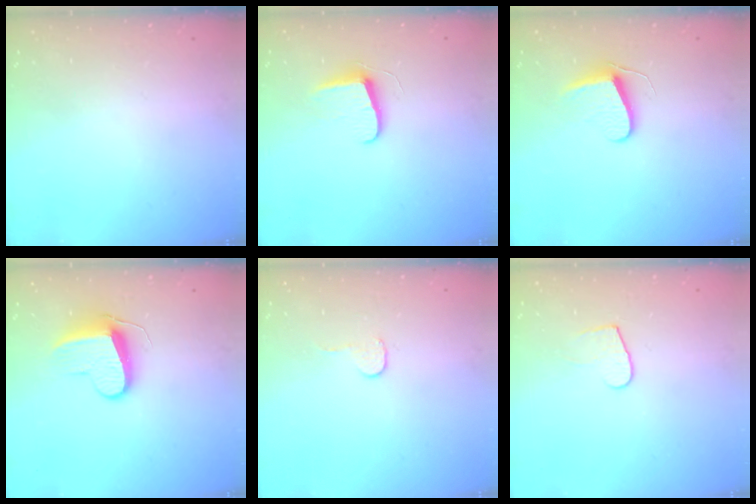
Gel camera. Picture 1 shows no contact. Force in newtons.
{"total": 7.3, "press": 7.3, "slide": 0.4}
{"total": 7.3, "press": 7.2, "slide": 0.6}
{"total": 9.0, "press": 9.0, "slide": 0.6}
{"total": 3.7, "press": 3.6, "slide": 0.3}
{"total": 6.0, "press": 6.0, "slide": 0.5}